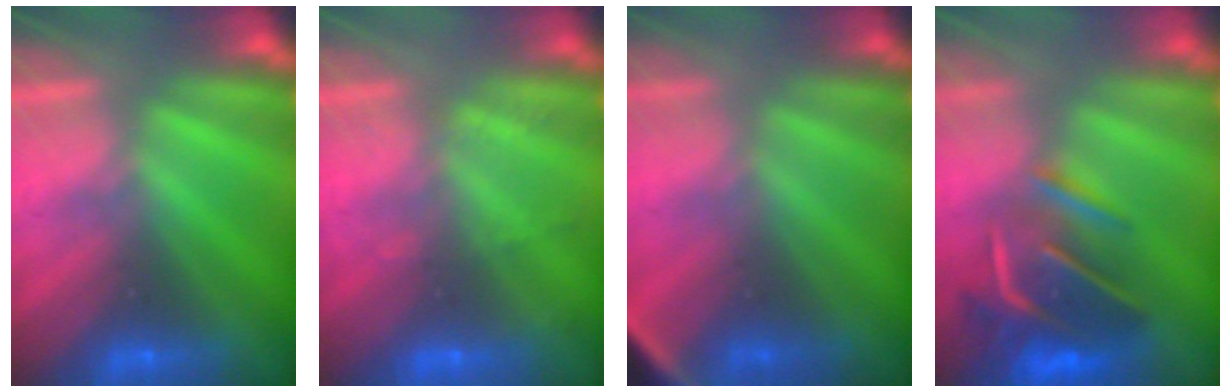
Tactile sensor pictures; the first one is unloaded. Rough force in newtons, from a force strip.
{"total": 2.0}
{"total": 2.8}
{"total": 7.8}